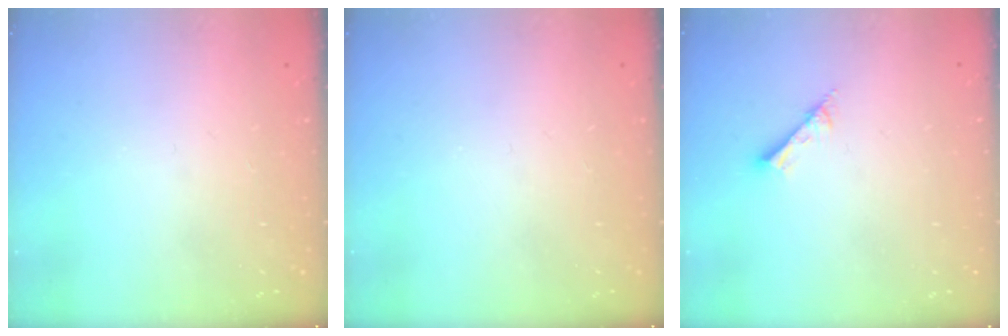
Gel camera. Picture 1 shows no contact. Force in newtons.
{"total": 0.0}
{"total": 2.7, "press": 2.7, "slide": 0.2}